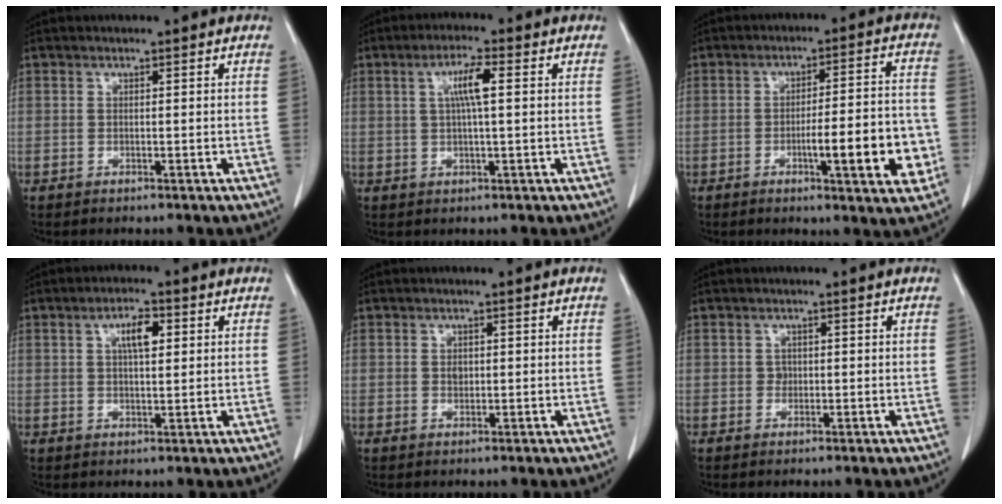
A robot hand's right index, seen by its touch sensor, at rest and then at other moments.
{"total": 4.9, "force": [1.1, 0.3, 4.8], "torque": [-0.091, 0.005, 0.019]}
{"total": 11.7, "force": [-3.5, 1.6, 11.1], "torque": [-0.154, 0.009, -0.044]}
{"total": 4.5, "force": [1.5, 1.4, 4.0], "torque": [-0.072, 0.005, 0.024]}
{"total": 1.1, "force": [0.1, 0.8, 0.7], "torque": [-0.013, 0.000, 0.002]}
{"total": 0.9, "force": [0.0, 0.8, 0.3], "torque": [-0.002, 0.002, -0.001]}